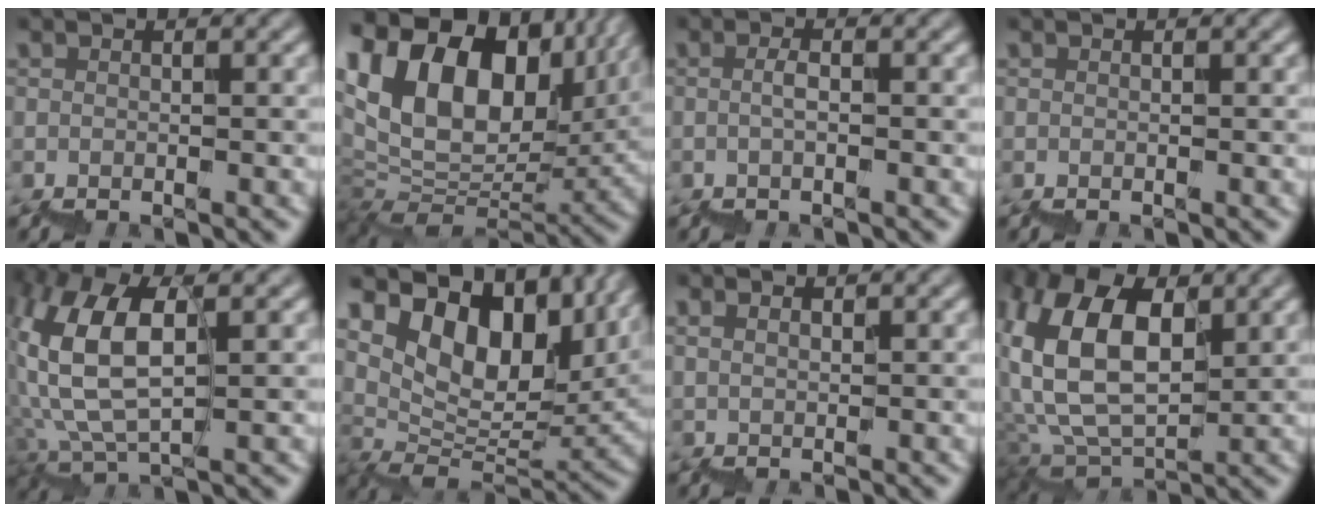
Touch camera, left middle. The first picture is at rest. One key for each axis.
{"total": 16.2, "fx": 9.4, "fy": 9.4, "fz": 9.2, "tx": -0.167, "ty": 0.040, "tz": 0.172}
{"total": 0.9, "fx": -0.2, "fy": 0.2, "fz": 0.9, "tx": -0.013, "ty": 0.005, "tz": -0.008}
{"total": 0.0}
{"total": 6.8, "fx": 3.1, "fy": 1.9, "fz": 5.7, "tx": -0.133, "ty": 0.009, "tz": 0.054}
{"total": 12.4, "fx": 9.0, "fy": 5.7, "fz": 6.5, "tx": -0.095, "ty": -0.002, "tz": 0.173}
{"total": 1.0, "fx": 0.9, "fy": 0.0, "fz": 0.4, "tx": 0.005, "ty": -0.004, "tz": 0.019}
{"total": 9.7, "fx": 5.0, "fy": 4.9, "fz": 6.7, "tx": -0.160, "ty": 0.023, "tz": 0.091}